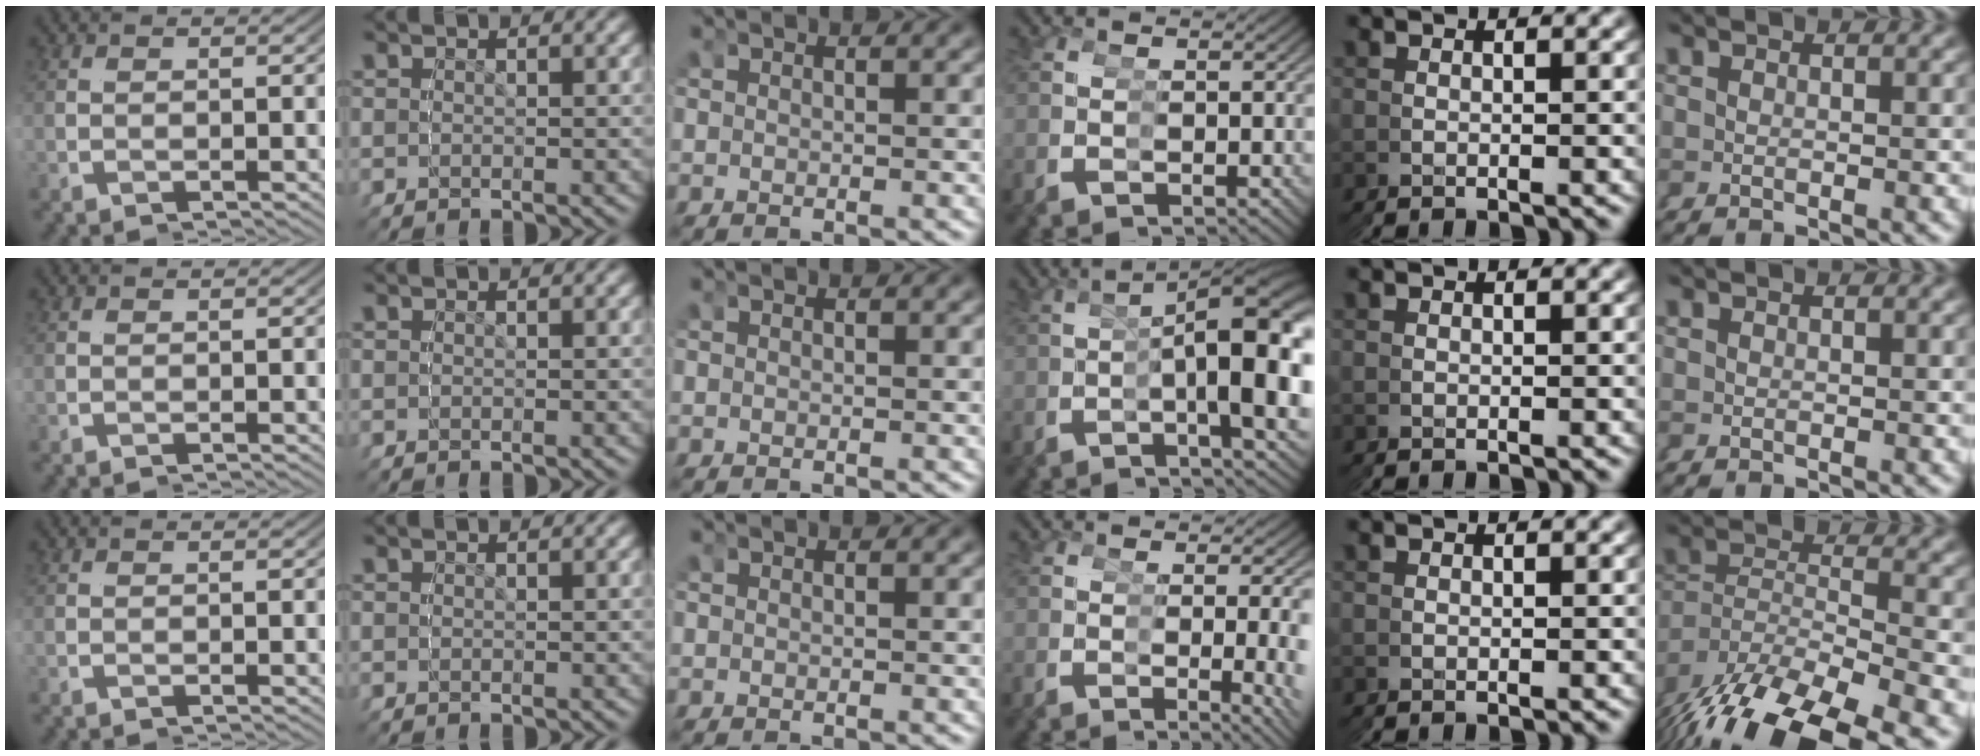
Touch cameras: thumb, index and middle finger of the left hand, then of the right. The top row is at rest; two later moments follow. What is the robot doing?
{"motion": "grasp_and_lifting", "object": "condiment"}